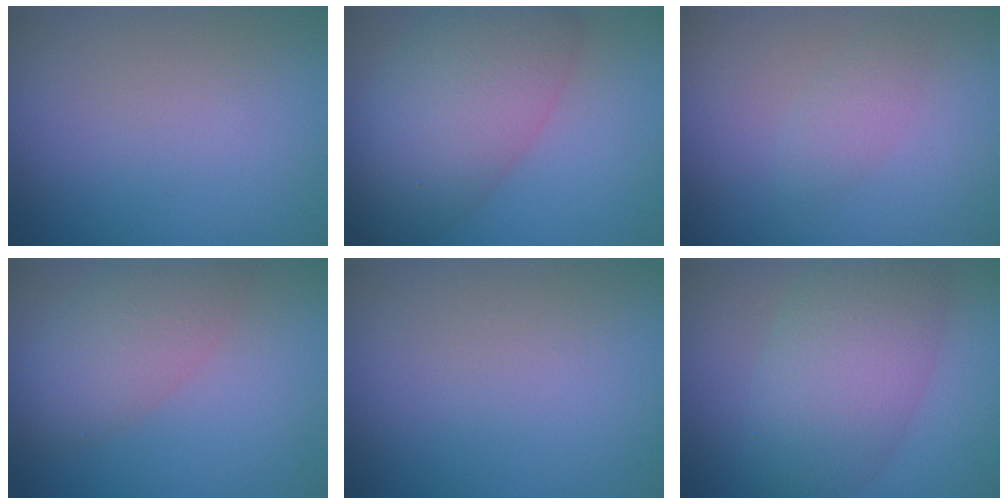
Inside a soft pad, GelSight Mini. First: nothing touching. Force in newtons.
{"total": 8.1, "press": 8.1, "slide": 0.4}
{"total": 1.4, "press": 1.4, "slide": 0.1}
{"total": 4.5, "press": 4.5, "slide": 0.3}
{"total": 0.0}
{"total": 7.9, "press": 7.9, "slide": 0.1}